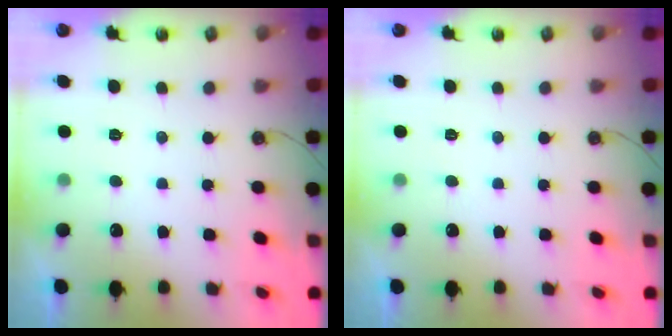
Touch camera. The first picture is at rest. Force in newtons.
{"total": 0.0}